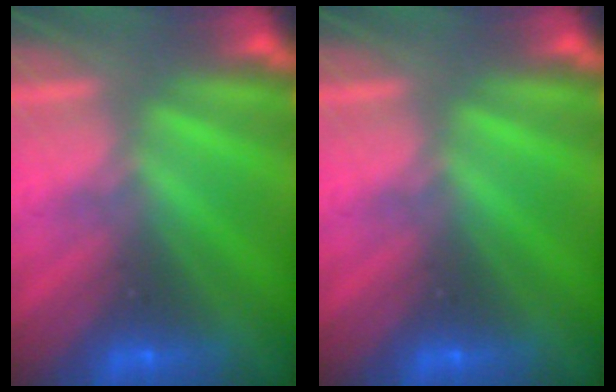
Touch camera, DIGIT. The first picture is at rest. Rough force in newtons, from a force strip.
{"total": 0.0}